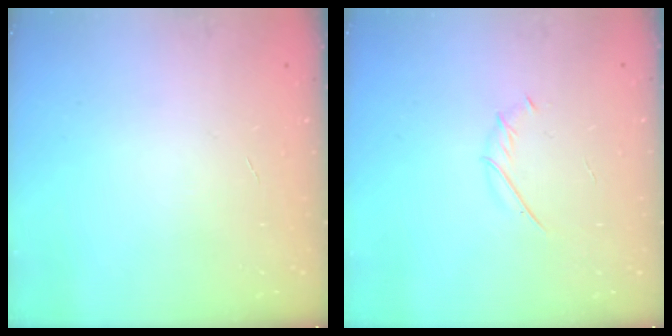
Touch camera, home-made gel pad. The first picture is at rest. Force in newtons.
{"total": 1.9, "press": 1.8, "slide": 0.6}